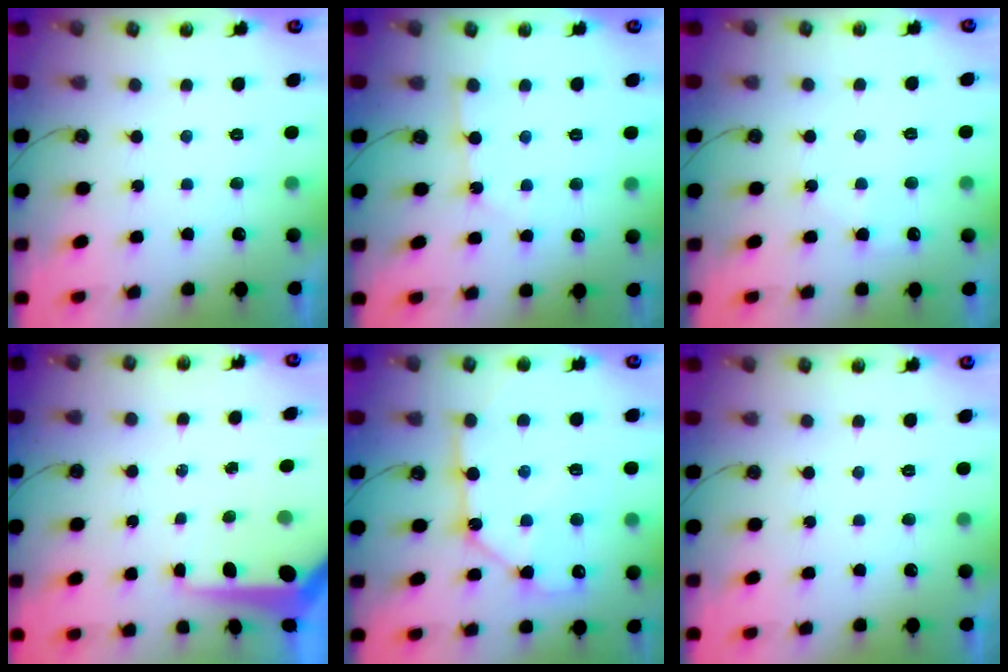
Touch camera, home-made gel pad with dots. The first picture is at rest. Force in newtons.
{"total": 3.0, "press": 3.0, "slide": 0.3}
{"total": 5.1, "press": 5.1, "slide": 0.7}
{"total": 10.1, "press": 10.0, "slide": 1.0}
{"total": 12.4, "press": 12.3, "slide": 1.6}
{"total": 0.0}